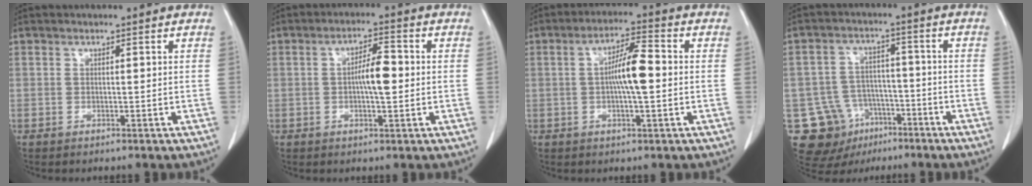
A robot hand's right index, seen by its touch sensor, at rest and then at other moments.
{"total": 5.2, "force": [-0.3, 1.2, 5.0], "torque": [-0.089, 0.009, -0.007]}
{"total": 7.0, "force": [-0.3, 1.0, 6.9], "torque": [-0.128, 0.010, -0.010]}
{"total": 12.6, "force": [-6.3, 10.4, 3.4], "torque": [-0.073, 0.036, -0.086]}